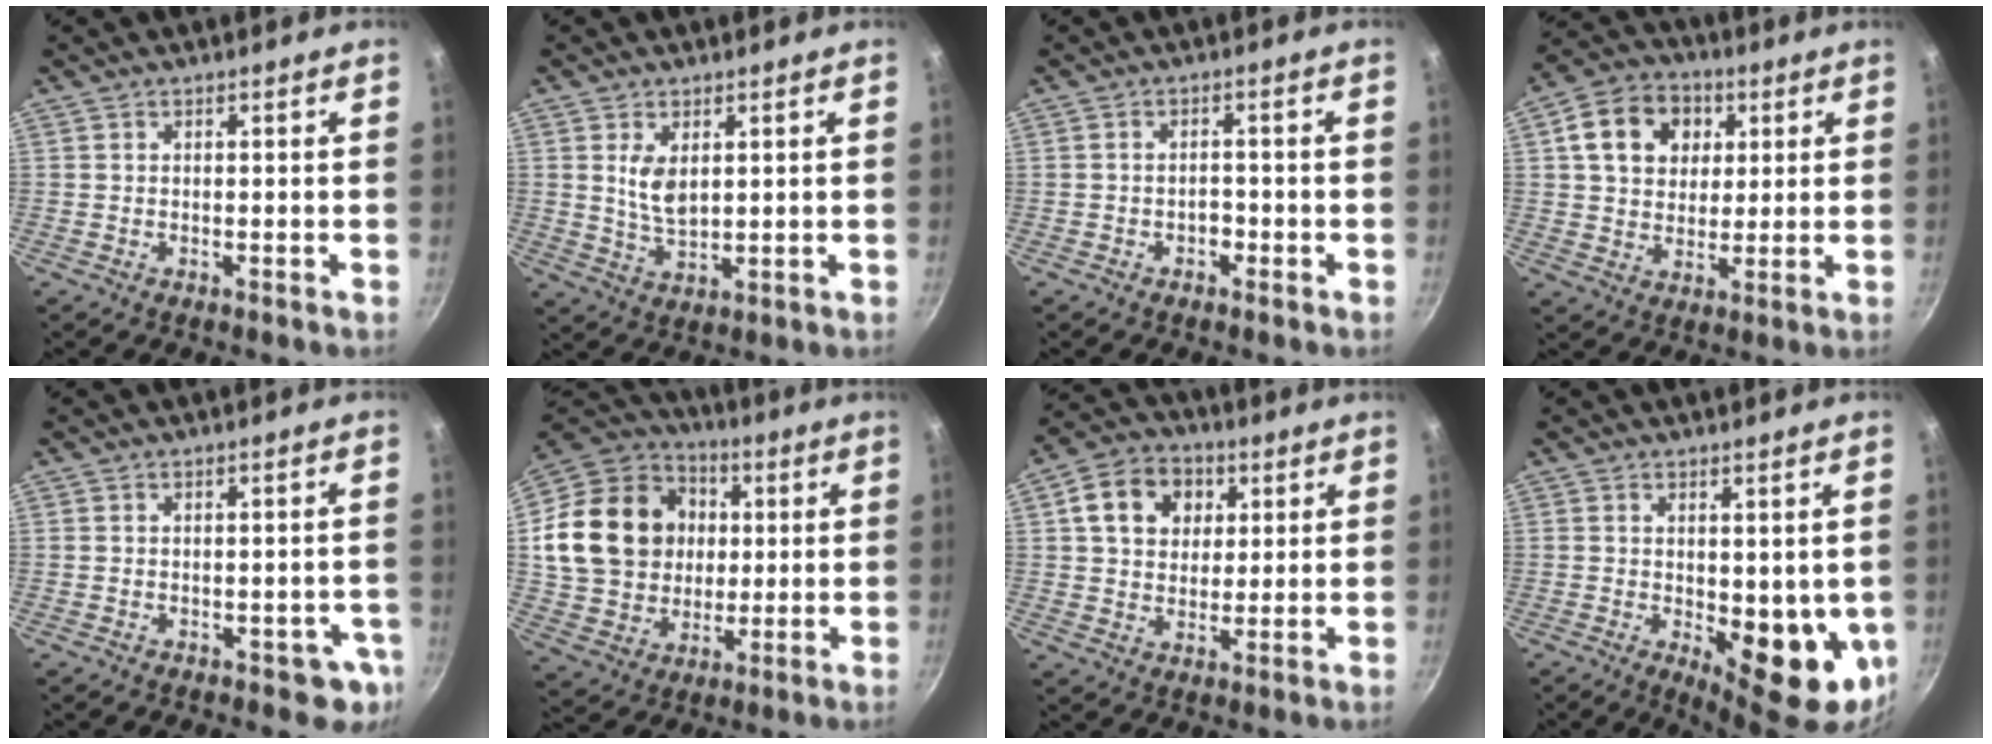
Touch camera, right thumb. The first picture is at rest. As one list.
[{"total": 5.7, "force": [1.8, 3.2, 4.4], "torque": [-0.073, -0.023, 0.039]}, {"total": 1.9, "force": [-1.0, 1.3, 0.9], "torque": [-0.006, 0.016, -0.012]}, {"total": 13.0, "force": [4.0, 10.3, 6.8], "torque": [-0.093, 0.006, 0.058]}, {"total": 5.2, "force": [-1.8, 3.3, 3.6], "torque": [-0.012, 0.016, -0.013]}, {"total": 22.9, "force": [3.0, 19.1, 12.3], "torque": [-0.201, 0.021, 0.060]}, {"total": 11.5, "force": [3.6, 9.1, 6.0], "torque": [-0.079, 0.006, 0.050]}, {"total": 13.7, "force": [-1.6, 6.3, 12.1], "torque": [-0.134, -0.024, -0.008]}]